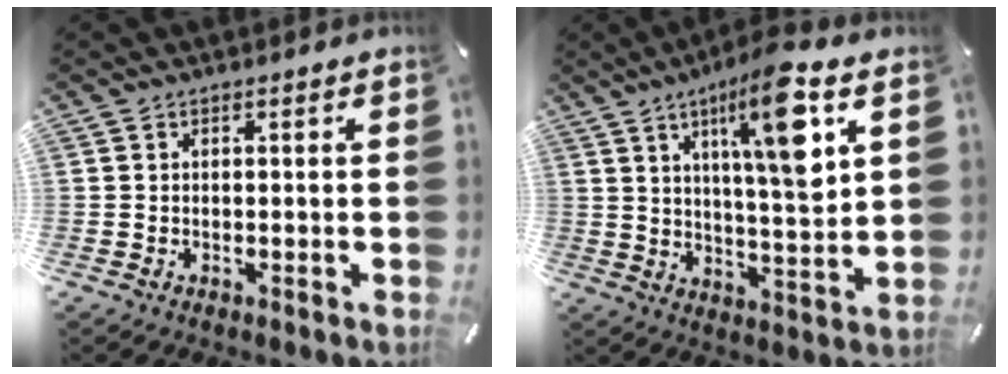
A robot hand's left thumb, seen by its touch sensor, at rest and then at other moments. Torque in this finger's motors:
{"motor_torque": [2.54, 2.46, 1.38, -1.39, 0.57]}